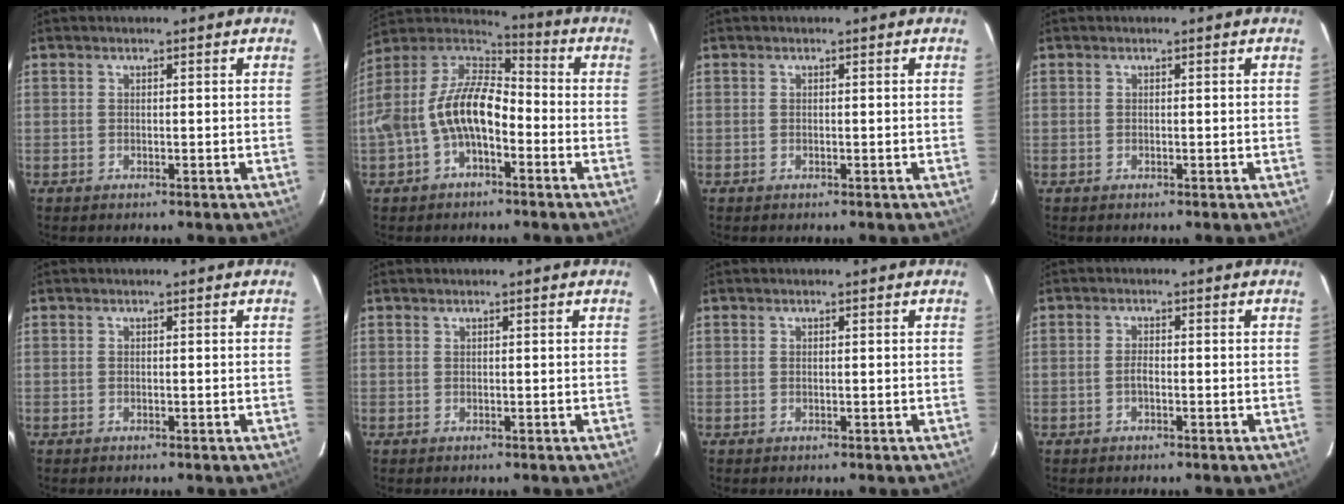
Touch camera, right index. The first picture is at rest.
{"total": 14.2, "force": [-3.8, 7.4, 11.6], "torque": [-0.228, 0.014, -0.072]}
{"total": 0.0}
{"total": 0.0}
{"total": 0.0}
{"total": 0.0}
{"total": 0.0}
{"total": 1.4, "force": [-0.5, 0.6, 1.2], "torque": [-0.025, 0.004, -0.011]}